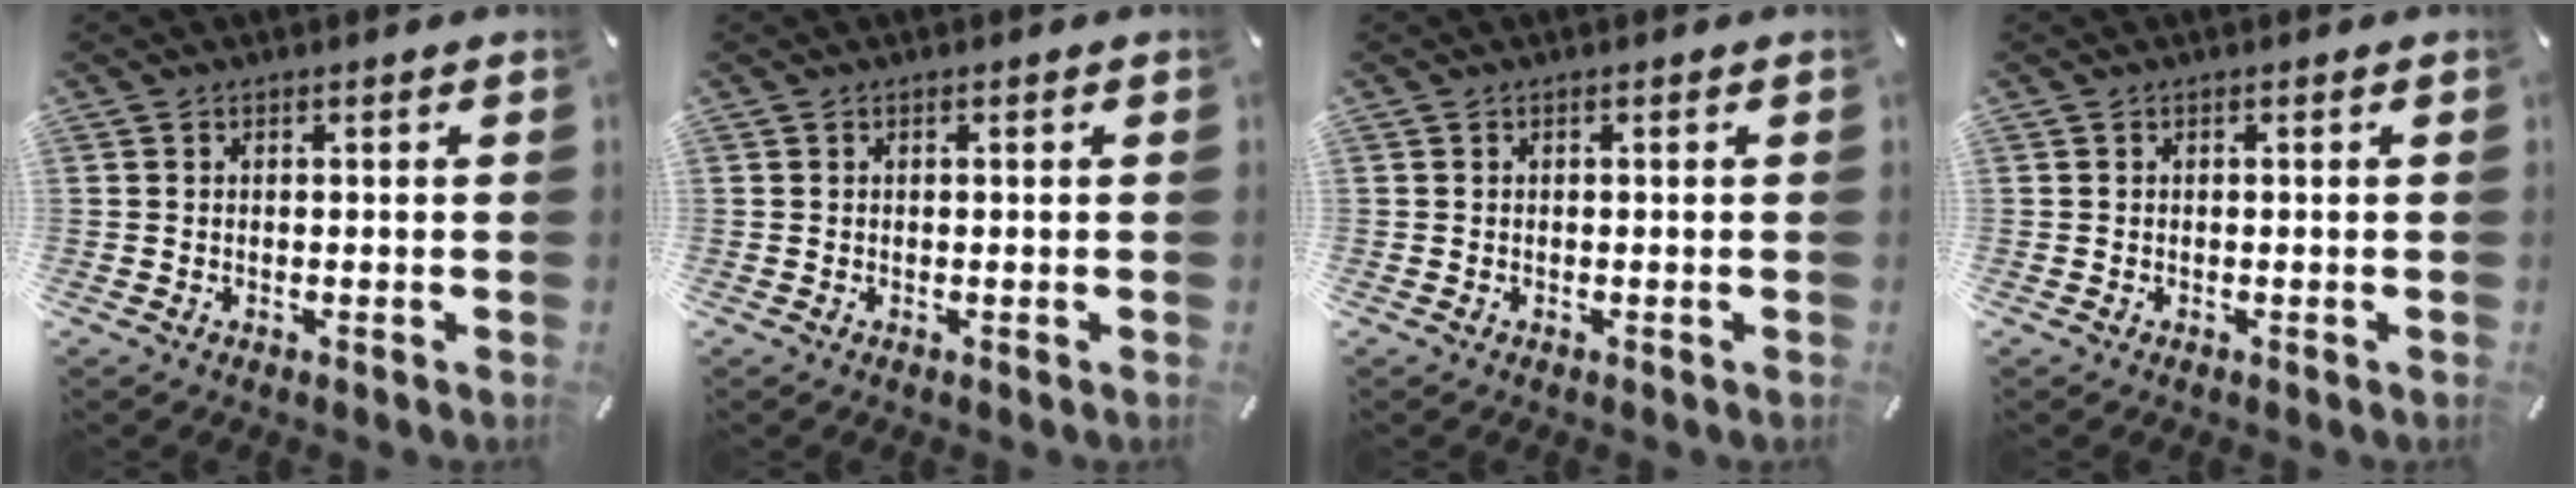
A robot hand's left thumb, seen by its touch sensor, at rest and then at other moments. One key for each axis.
{"total": 0.0}
{"total": 0.0}
{"total": 0.0}